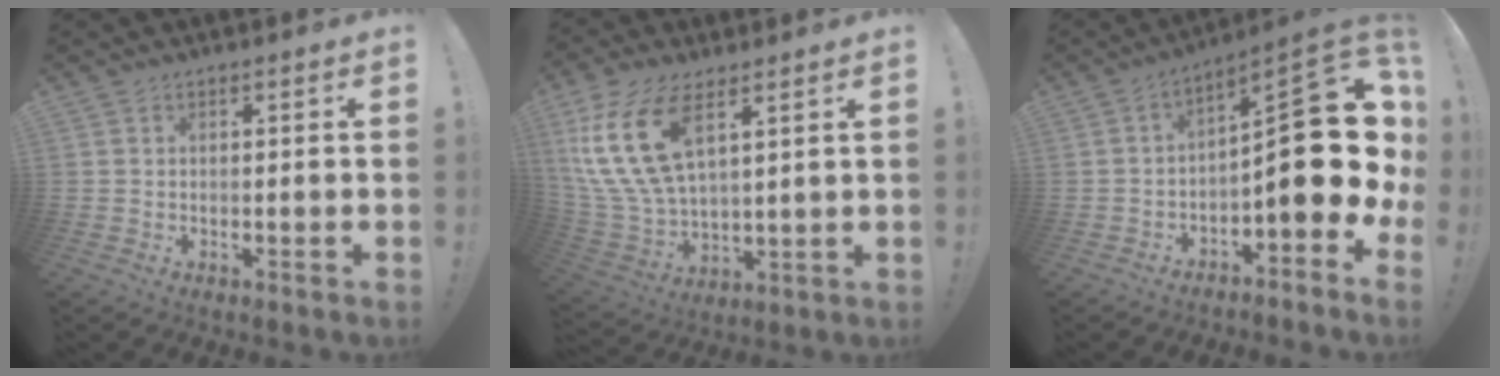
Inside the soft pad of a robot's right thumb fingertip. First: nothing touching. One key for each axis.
{"total": 18.3, "fx": 8.5, "fy": 9.3, "fz": 13.3, "tx": -0.281, "ty": -0.035, "tz": 0.153}
{"total": 19.7, "fx": -0.3, "fy": 6.7, "fz": 18.5, "tx": -0.257, "ty": 0.000, "tz": -0.002}